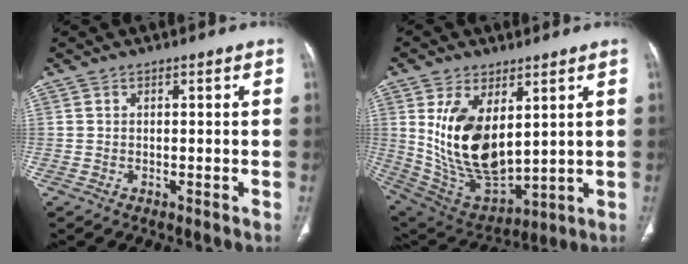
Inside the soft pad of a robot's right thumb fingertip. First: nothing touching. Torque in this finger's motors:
{"motor_torque": [1.15, 2.32, 1.62, -0.44, 0.20]}